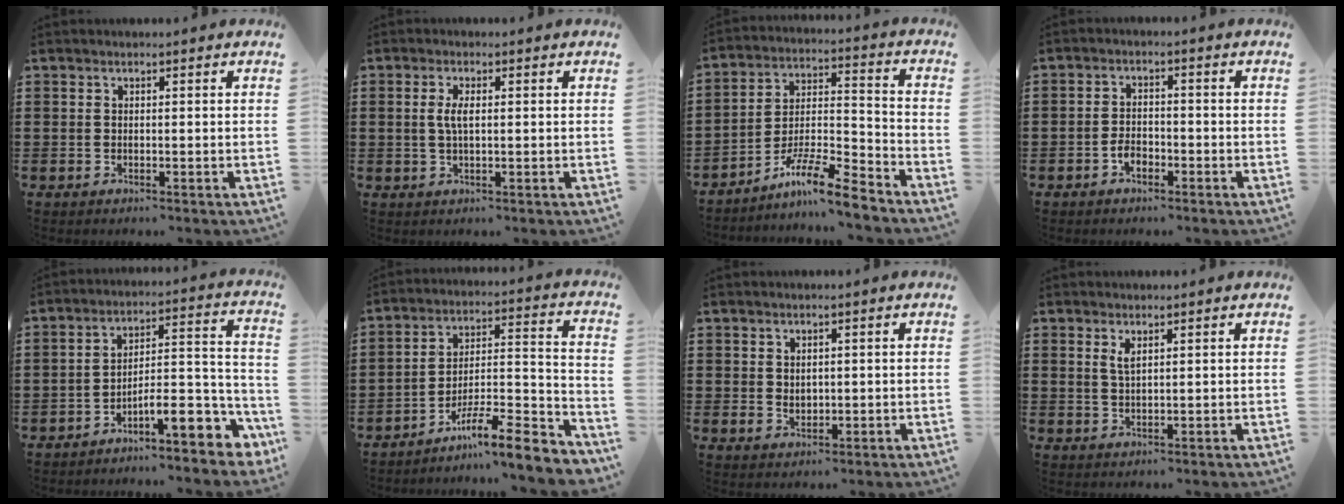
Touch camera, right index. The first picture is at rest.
{"total": 2.8, "force": [0.4, 1.0, 2.6], "torque": [-0.053, 0.004, 0.005]}
{"total": 10.0, "force": [-8.4, 0.8, 5.4], "torque": [-0.091, 0.019, -0.160]}
{"total": 2.5, "force": [-1.5, 1.4, 1.5], "torque": [-0.030, 0.003, -0.030]}
{"total": 8.6, "force": [-5.2, 2.6, 6.3], "torque": [-0.082, -0.010, -0.098]}
{"total": 9.2, "force": [-7.6, 0.8, 5.1], "torque": [-0.071, 0.010, -0.146]}
{"total": 1.7, "force": [0.6, 1.4, 0.8], "torque": [-0.019, 0.007, 0.011]}
{"total": 2.0, "force": [1.2, 0.6, 1.5], "torque": [-0.033, 0.002, 0.020]}